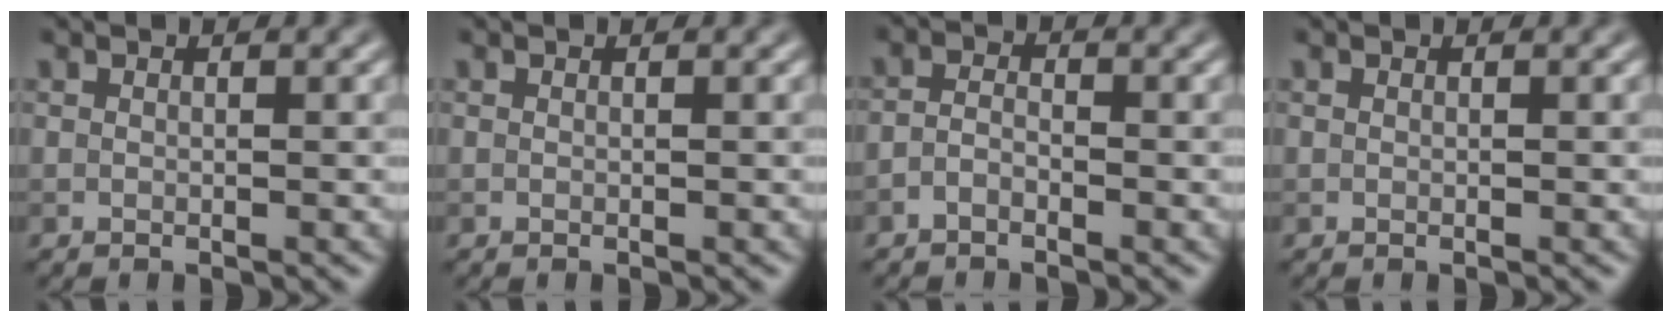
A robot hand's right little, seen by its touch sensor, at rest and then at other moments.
{"total": 0.0}
{"total": 1.4, "force": [-1.0, 0.6, 0.8], "torque": [-0.017, 0.004, -0.025]}
{"total": 0.0}